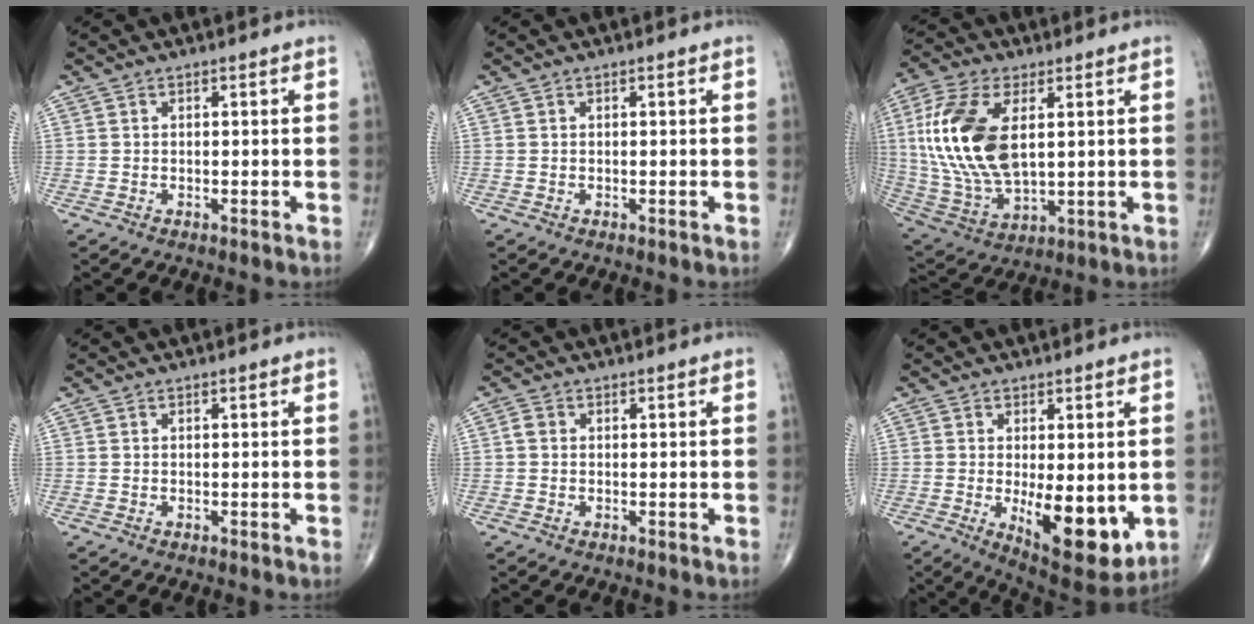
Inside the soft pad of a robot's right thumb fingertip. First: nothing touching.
{"total": 0.0}
{"total": 18.9, "force": [3.6, 9.9, 15.7], "torque": [-0.333, -0.014, 0.073]}
{"total": 0.0}
{"total": 1.4, "force": [0.1, 1.2, 0.8], "torque": [-0.012, 0.004, -0.001]}
{"total": 13.0, "force": [-2.2, 5.3, 11.7], "torque": [-0.146, -0.029, -0.014]}